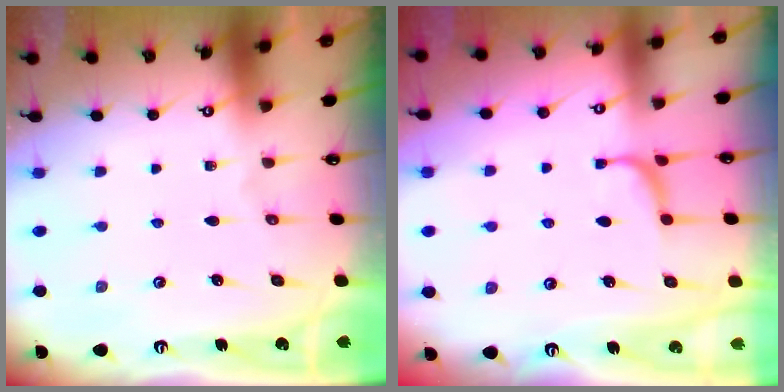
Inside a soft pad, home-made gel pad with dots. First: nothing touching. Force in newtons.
{"total": 3.9, "press": 3.9, "slide": 0.3}